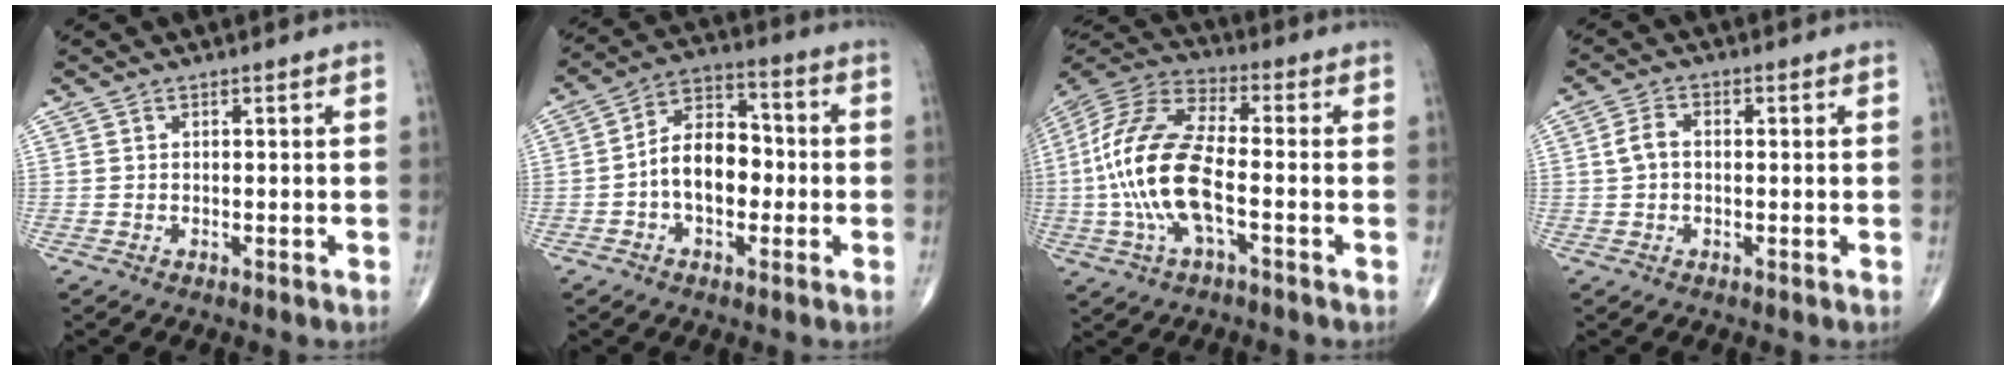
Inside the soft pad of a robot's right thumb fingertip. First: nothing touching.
{"total": 11.2, "force": [-1.7, 7.1, 8.5], "torque": [-0.117, 0.037, -0.042]}
{"total": 17.6, "force": [-2.8, 7.0, 15.9], "torque": [-0.345, 0.028, -0.057]}
{"total": 3.7, "force": [0.2, 2.5, 2.7], "torque": [-0.058, 0.016, -0.001]}